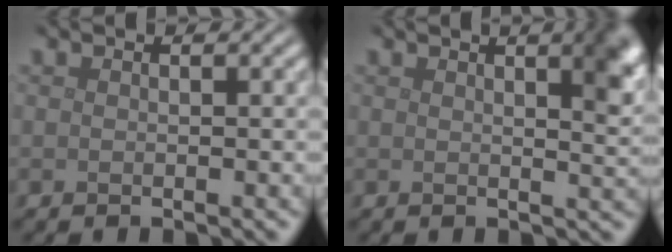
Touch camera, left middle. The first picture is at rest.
{"total": 5.1, "force": [2.3, 1.8, 4.2], "torque": [-0.031, 0.011, 0.025]}